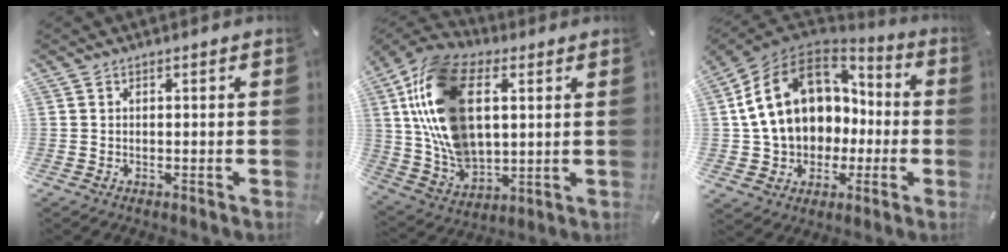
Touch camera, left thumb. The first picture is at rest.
{"total": 21.8, "force": [5.6, 14.6, 15.2], "torque": [-0.348, -0.009, 0.099]}
{"total": 17.7, "force": [2.3, 14.6, 9.7], "torque": [-0.198, 0.004, 0.050]}